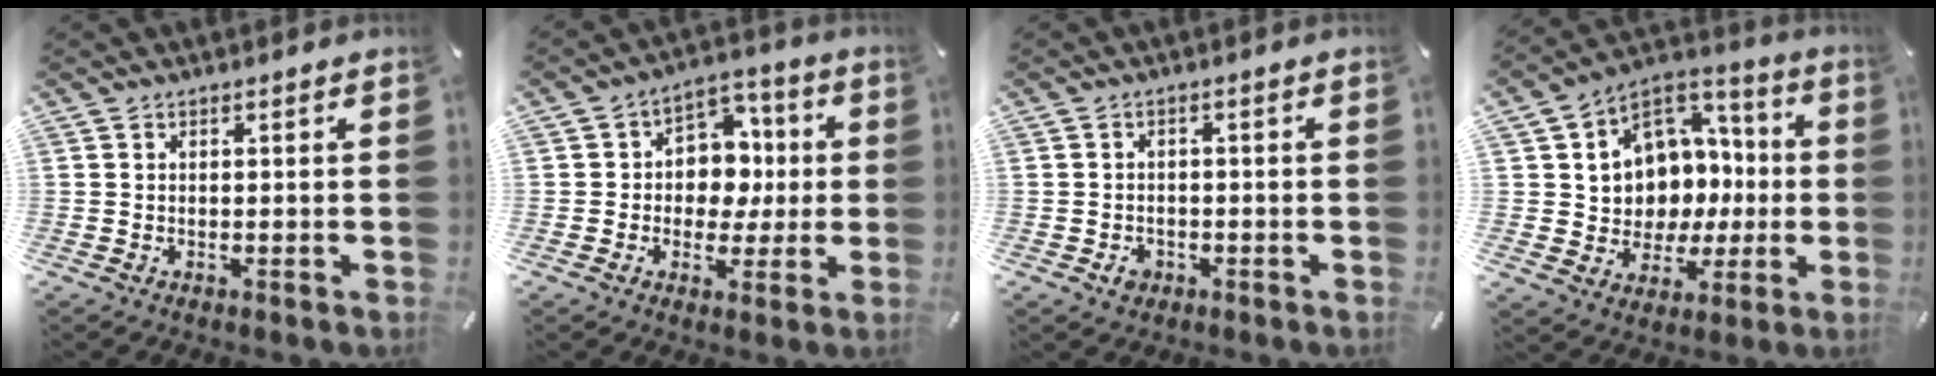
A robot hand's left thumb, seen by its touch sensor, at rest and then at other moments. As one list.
[{"total": 9.1, "force": [-0.4, 8.4, 3.3], "torque": [-0.045, 0.009, -0.005]}, {"total": 2.9, "force": [-1.2, 2.4, 1.1], "torque": [-0.019, 0.006, -0.024]}, {"total": 10.3, "force": [1.1, 10.0, 1.8], "torque": [-0.024, -0.039, 0.036]}]